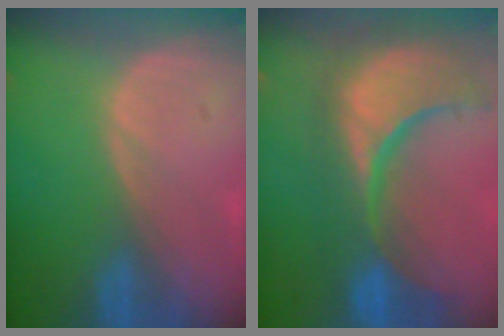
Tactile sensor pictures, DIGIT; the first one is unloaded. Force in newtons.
{"total": 14.9, "press": 12.0, "slide": 8.9}